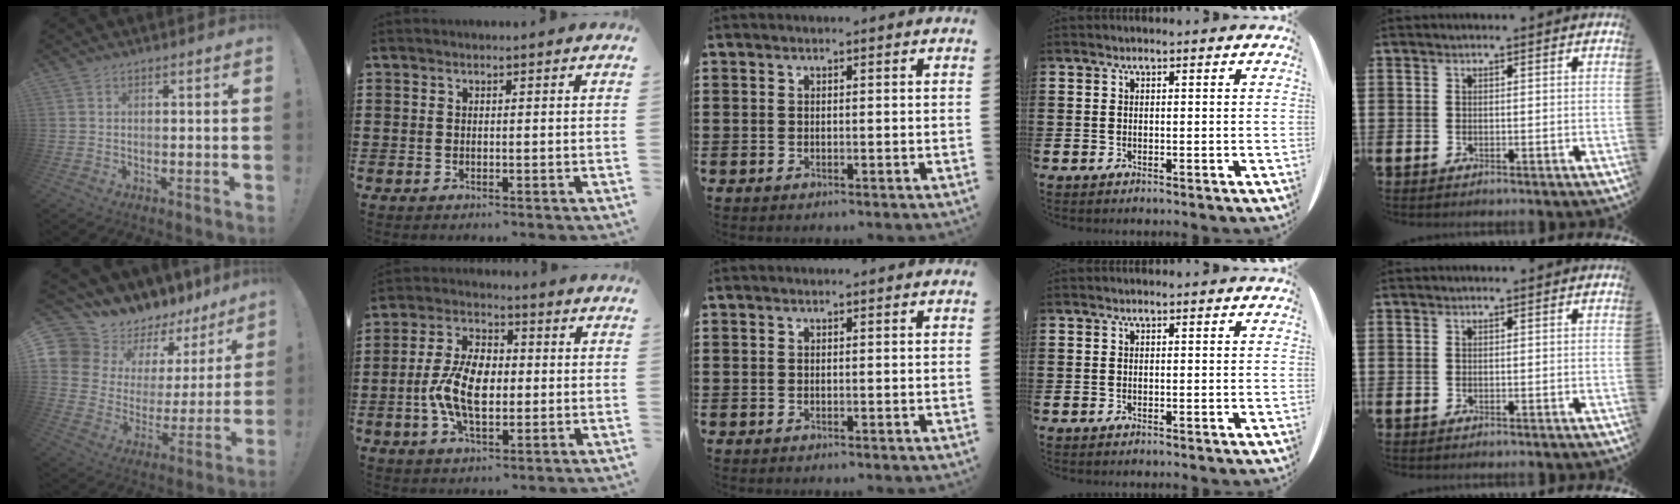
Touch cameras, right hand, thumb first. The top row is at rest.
{"thumb": {"total": 11.5, "force": [10.3, 5.0, 1.1], "torque": [-0.026, -0.107, 0.197]}, "index": {"total": 8.7, "force": [-1.3, 4.8, 7.2], "torque": [-0.161, 0.004, -0.030]}}